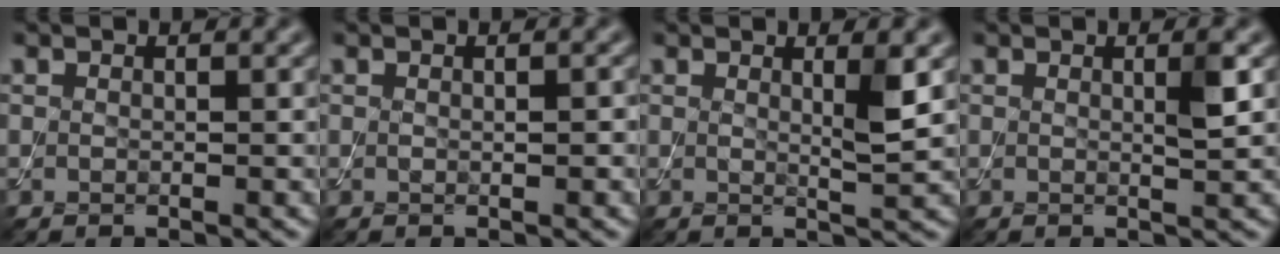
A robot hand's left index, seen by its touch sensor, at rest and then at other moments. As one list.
[{"total": 0.8, "force": [0.1, 0.3, 0.8], "torque": [-0.013, -0.001, 0.001]}, {"total": 2.4, "force": [0.8, 0.4, 2.3], "torque": [-0.029, -0.004, 0.009]}, {"total": 1.6, "force": [0.4, 0.2, 1.6], "torque": [-0.023, -0.001, 0.003]}]